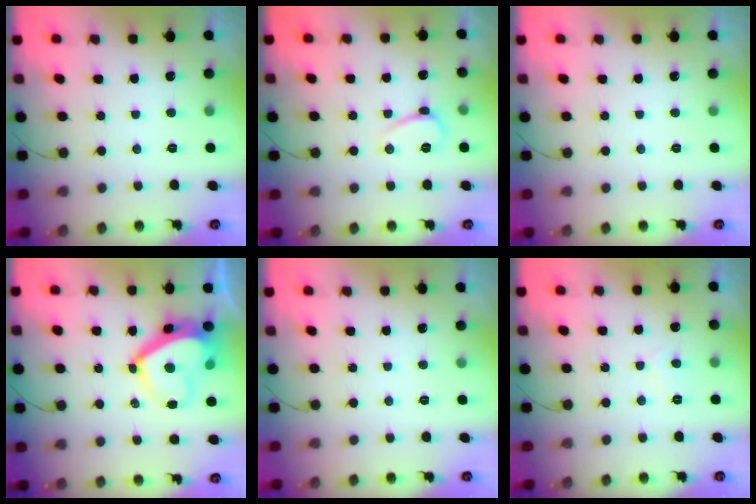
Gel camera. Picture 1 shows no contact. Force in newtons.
{"total": 3.8, "press": 3.8, "slide": 0.5}
{"total": 0.0}
{"total": 10.2, "press": 10.0, "slide": 1.9}
{"total": 0.0}
{"total": 3.5, "press": 3.4, "slide": 0.4}